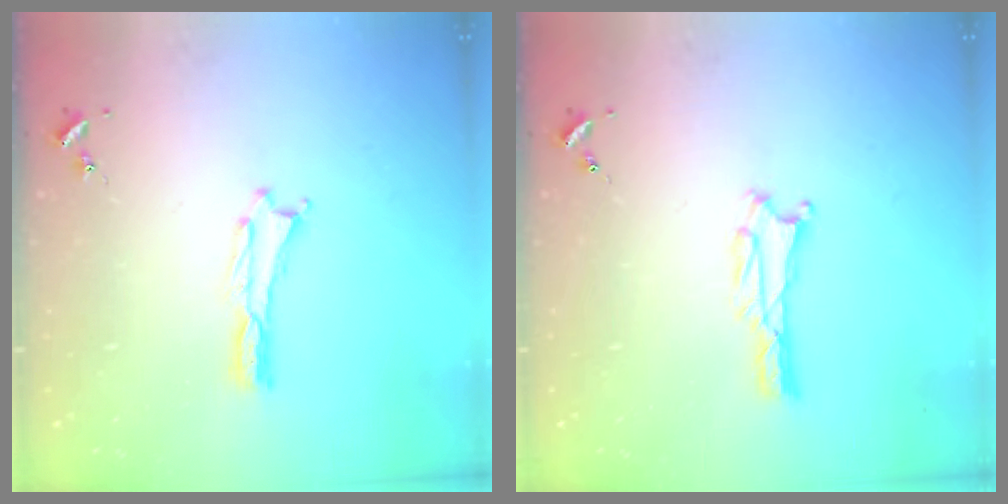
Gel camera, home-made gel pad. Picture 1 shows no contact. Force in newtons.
{"total": 2.0, "press": 2.0, "slide": 0.3}